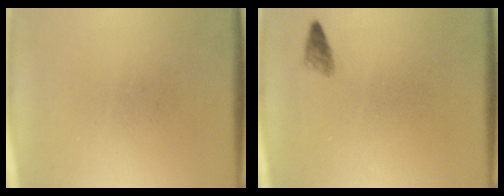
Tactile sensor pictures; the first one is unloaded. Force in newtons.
{"total": 1.1}